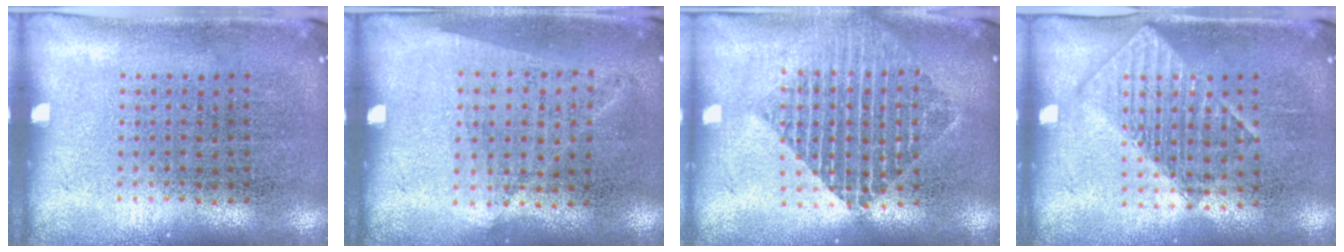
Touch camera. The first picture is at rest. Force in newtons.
{"total": 1.1, "press": 1.0, "slide": 0.5}
{"total": 2.0, "press": 1.6, "slide": 1.2}
{"total": 1.4, "press": 1.3, "slide": 0.5}